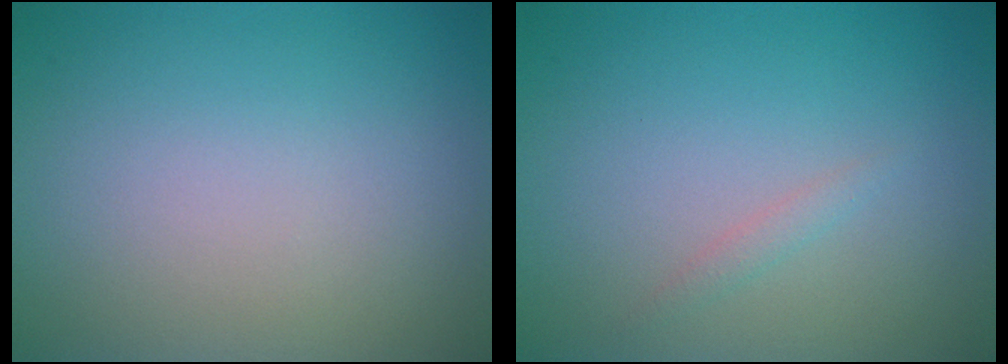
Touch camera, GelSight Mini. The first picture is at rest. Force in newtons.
{"total": 0.7, "press": 0.7, "slide": 0.1}